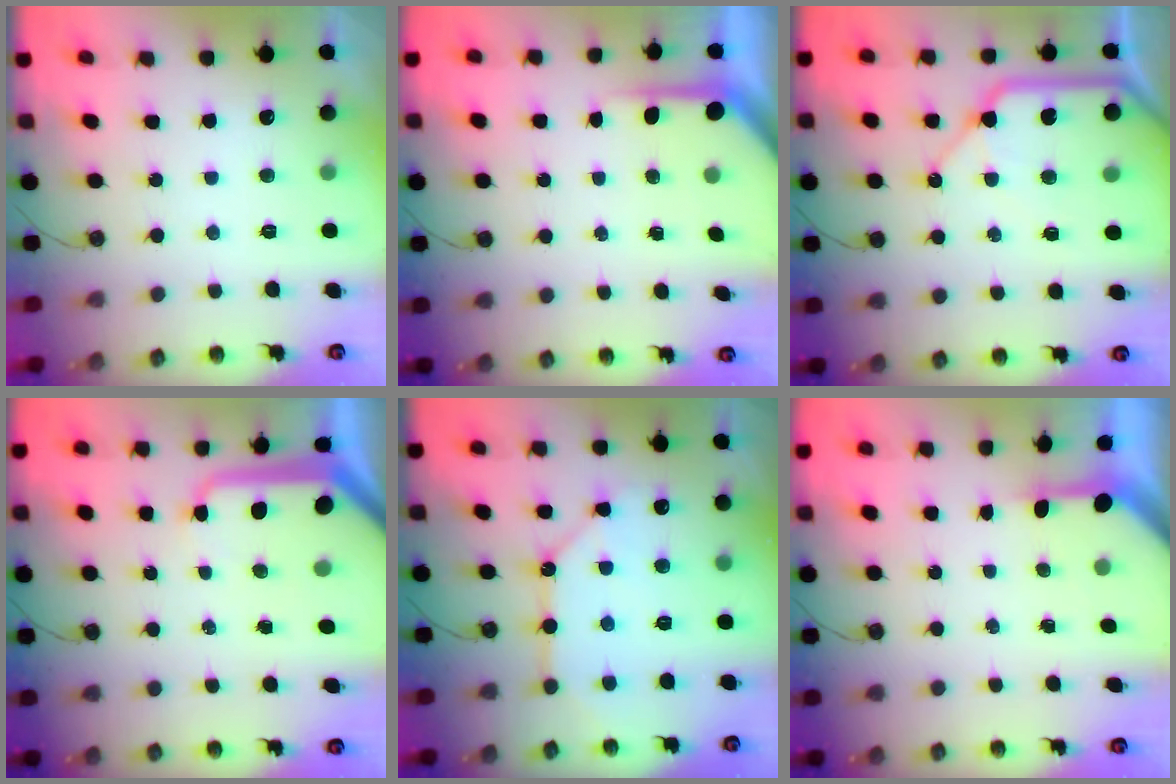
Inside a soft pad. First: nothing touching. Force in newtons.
{"total": 4.0, "press": 3.9, "slide": 0.3}
{"total": 14.3, "press": 14.2, "slide": 1.7}
{"total": 12.4, "press": 12.4, "slide": 1.3}
{"total": 11.1, "press": 11.1, "slide": 1.1}
{"total": 3.2, "press": 3.2, "slide": 0.3}